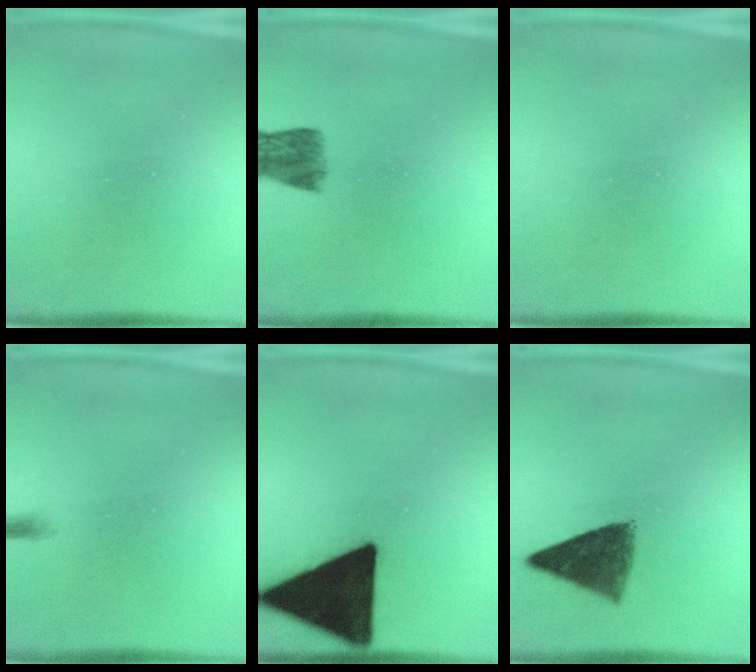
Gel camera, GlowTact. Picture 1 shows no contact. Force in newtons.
{"total": 4.3}
{"total": 0.0}
{"total": 0.6}
{"total": 22.0}
{"total": 7.5}